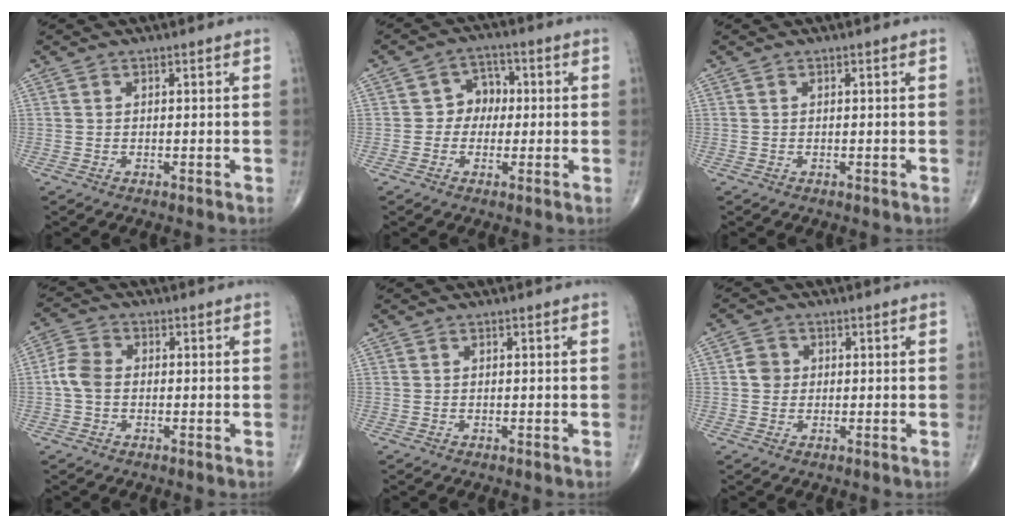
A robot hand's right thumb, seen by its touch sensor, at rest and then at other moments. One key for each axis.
{"total": 5.2, "fx": -0.1, "fy": 4.5, "fz": 2.6, "tx": -0.005, "ty": 0.016, "tz": -0.014}
{"total": 0.0}
{"total": 4.8, "fx": -0.6, "fy": 3.5, "fz": 3.3, "tx": -0.067, "ty": 0.014, "tz": -0.021}
{"total": 0.0}
{"total": 2.9, "fx": 0.2, "fy": 2.7, "fz": 1.1, "tx": -0.006, "ty": 0.005, "tz": -0.002}